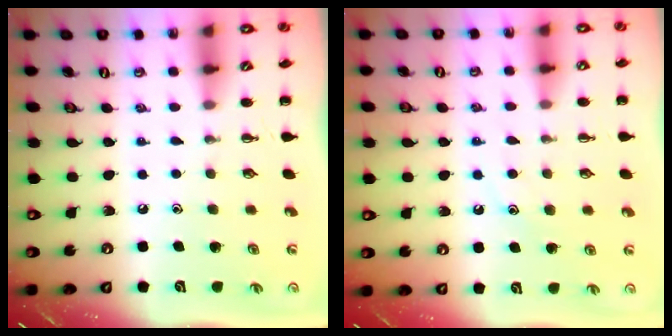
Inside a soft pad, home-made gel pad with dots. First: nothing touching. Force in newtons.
{"total": 9.1, "press": 9.0, "slide": 1.4}